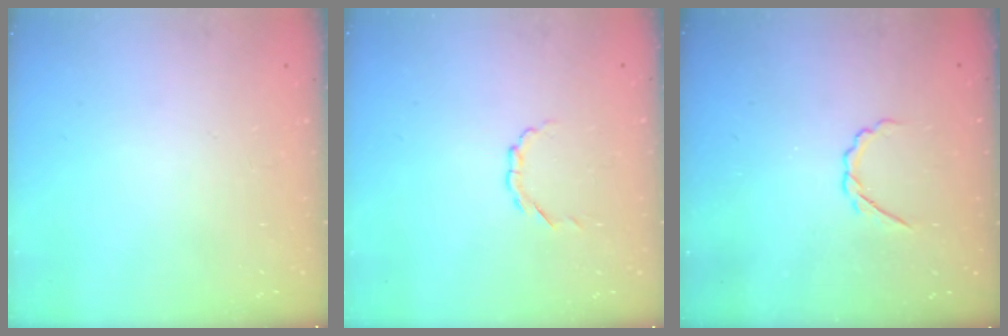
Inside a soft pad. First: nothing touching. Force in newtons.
{"total": 2.8, "press": 2.7, "slide": 0.8}
{"total": 2.4, "press": 2.3, "slide": 0.7}